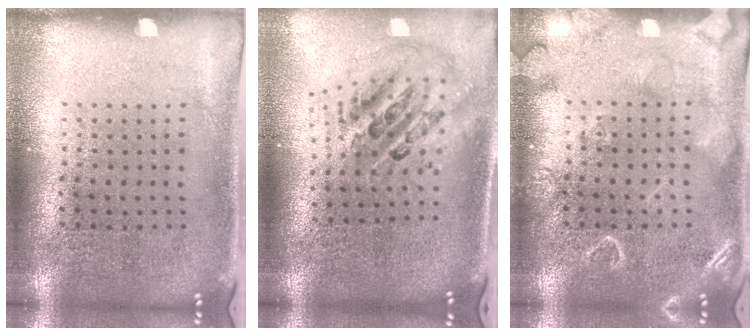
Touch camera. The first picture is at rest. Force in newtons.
{"total": 2.5, "press": 1.7, "slide": 1.9}
{"total": 2.9, "press": 2.9, "slide": 0.4}